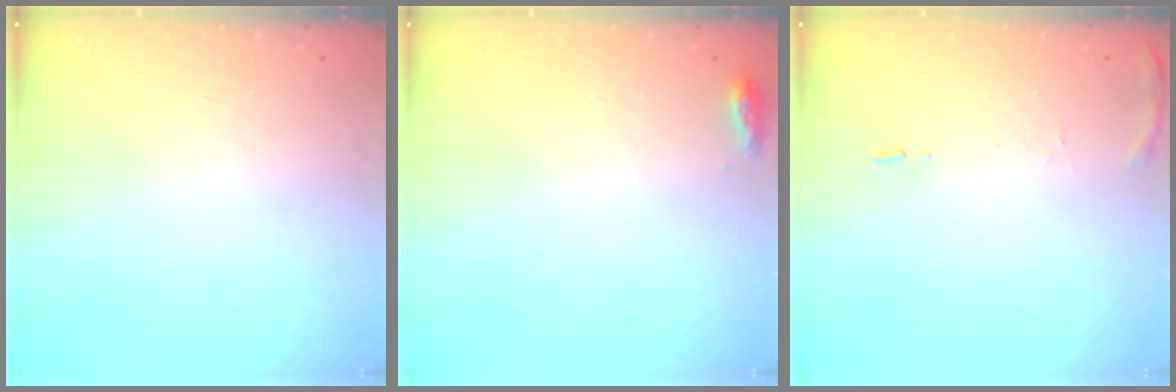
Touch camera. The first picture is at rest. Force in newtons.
{"total": 3.7, "press": 3.6, "slide": 1.2}
{"total": 7.5, "press": 7.5, "slide": 0.9}